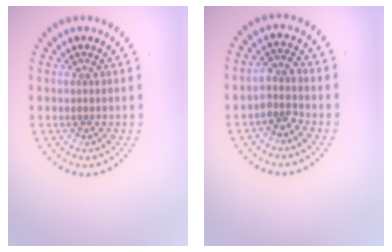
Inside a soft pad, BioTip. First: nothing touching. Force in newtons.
{"total": 2.0, "press": 1.6, "slide": 1.3}